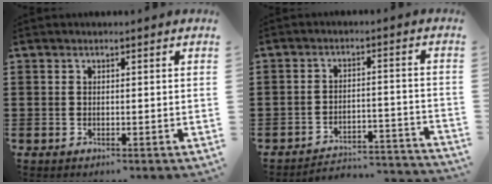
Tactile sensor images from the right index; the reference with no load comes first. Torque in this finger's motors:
{"motor_torque": [-0.40, 0.08, -0.79, -0.21]}